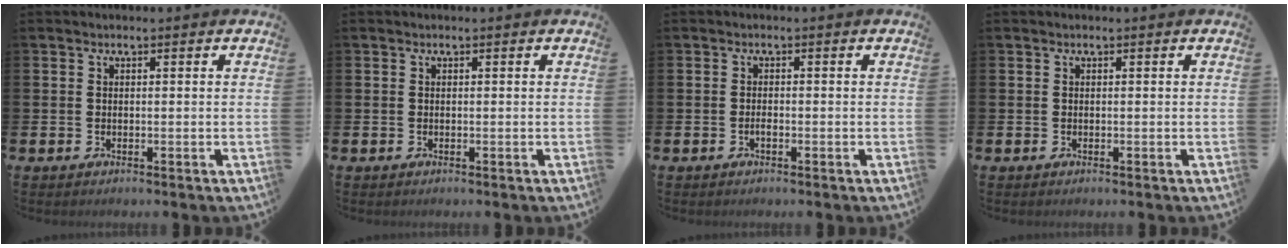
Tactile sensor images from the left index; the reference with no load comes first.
{"total": 0.0}
{"total": 0.9, "force": [-0.5, 0.3, 0.7], "torque": [-0.021, 0.001, -0.007]}
{"total": 0.0}